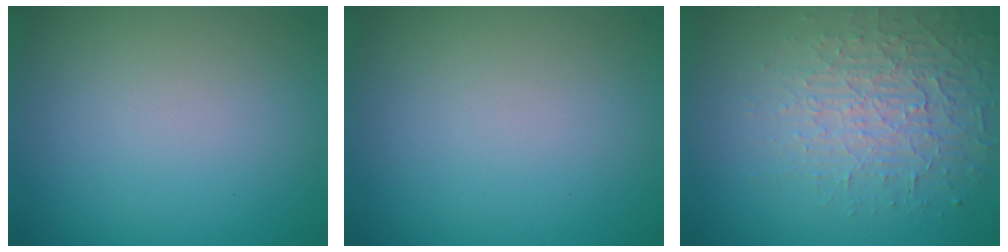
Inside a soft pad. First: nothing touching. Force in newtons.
{"total": 0.0}
{"total": 3.7, "press": 3.4, "slide": 1.5}